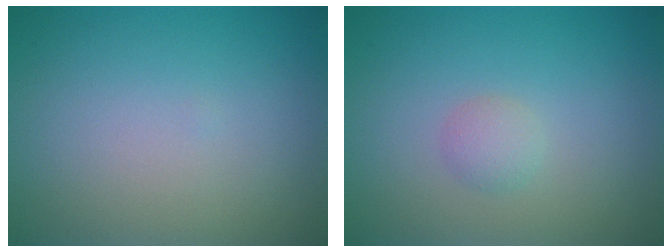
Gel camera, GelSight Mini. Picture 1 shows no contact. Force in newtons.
{"total": 1.2, "press": 1.2, "slide": 0.0}